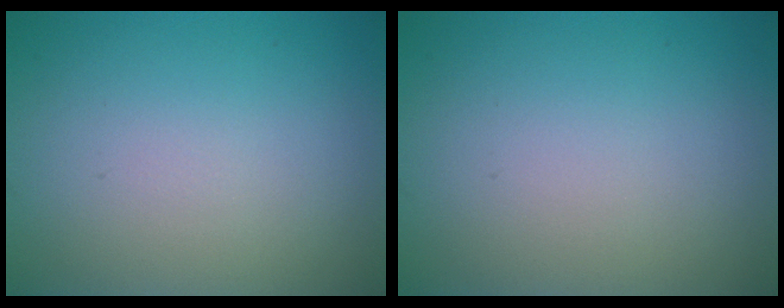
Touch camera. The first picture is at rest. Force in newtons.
{"total": 0.0}